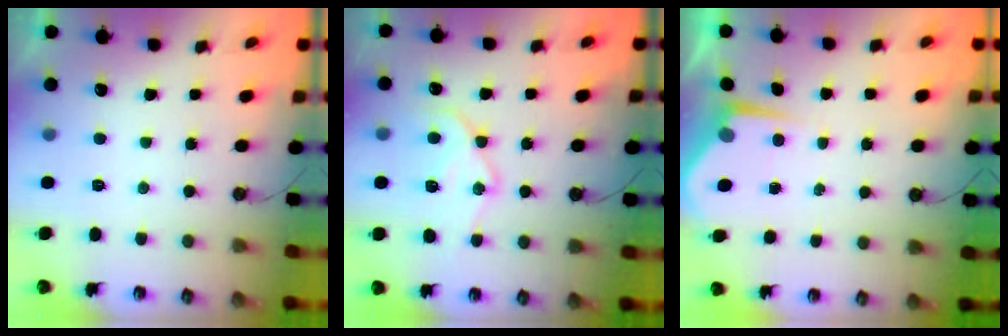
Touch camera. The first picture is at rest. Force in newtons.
{"total": 14.8, "press": 14.7, "slide": 1.4}
{"total": 4.7, "press": 4.7, "slide": 0.4}